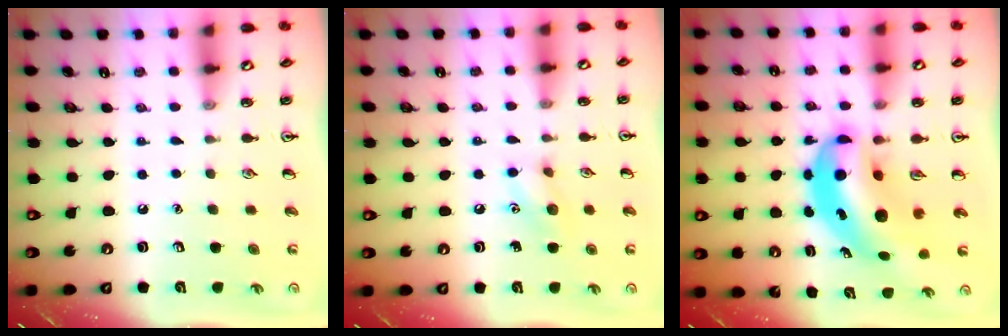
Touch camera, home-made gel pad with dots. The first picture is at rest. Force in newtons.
{"total": 7.5, "press": 7.4, "slide": 1.3}
{"total": 10.6, "press": 10.2, "slide": 2.9}